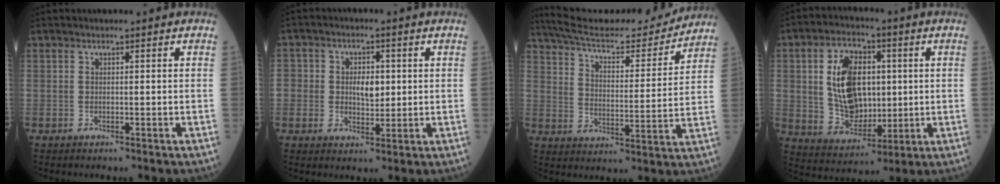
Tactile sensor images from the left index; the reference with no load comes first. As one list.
[{"total": 6.5, "force": [0.3, 4.7, 4.5], "torque": [-0.078, 0.011, 0.014]}, {"total": 20.7, "force": [19.6, 2.4, 6.4], "torque": [-0.109, -0.013, 0.295]}, {"total": 12.3, "force": [2.1, 7.6, 9.4], "torque": [-0.195, 0.015, 0.050]}]